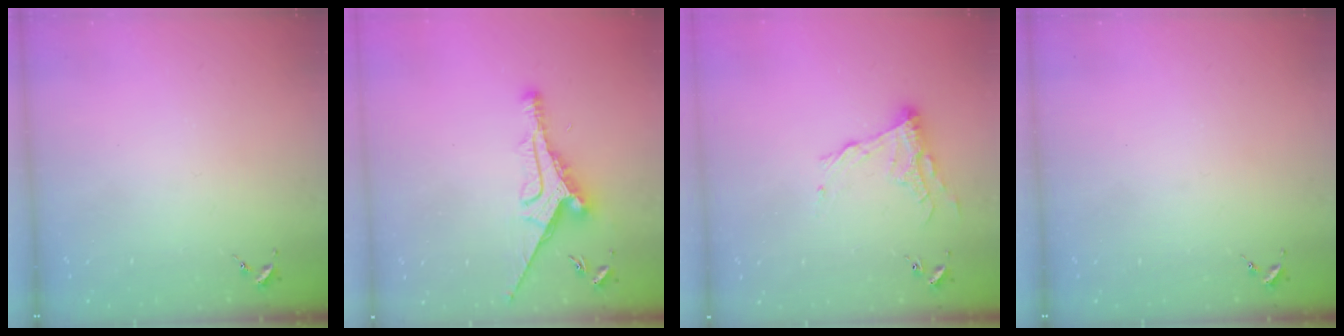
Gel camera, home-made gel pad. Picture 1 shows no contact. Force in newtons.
{"total": 12.7, "press": 12.6, "slide": 1.2}
{"total": 11.5, "press": 11.5, "slide": 0.7}
{"total": 0.0}